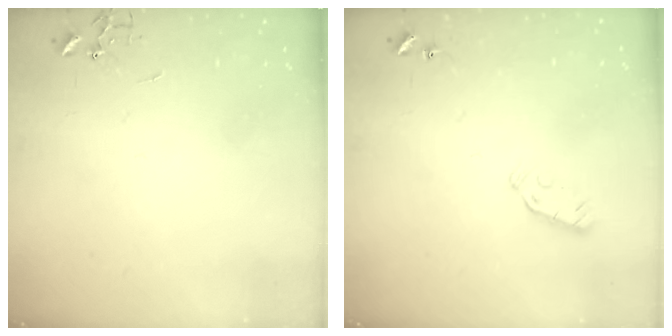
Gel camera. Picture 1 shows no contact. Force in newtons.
{"total": 3.6, "press": 3.4, "slide": 0.9}